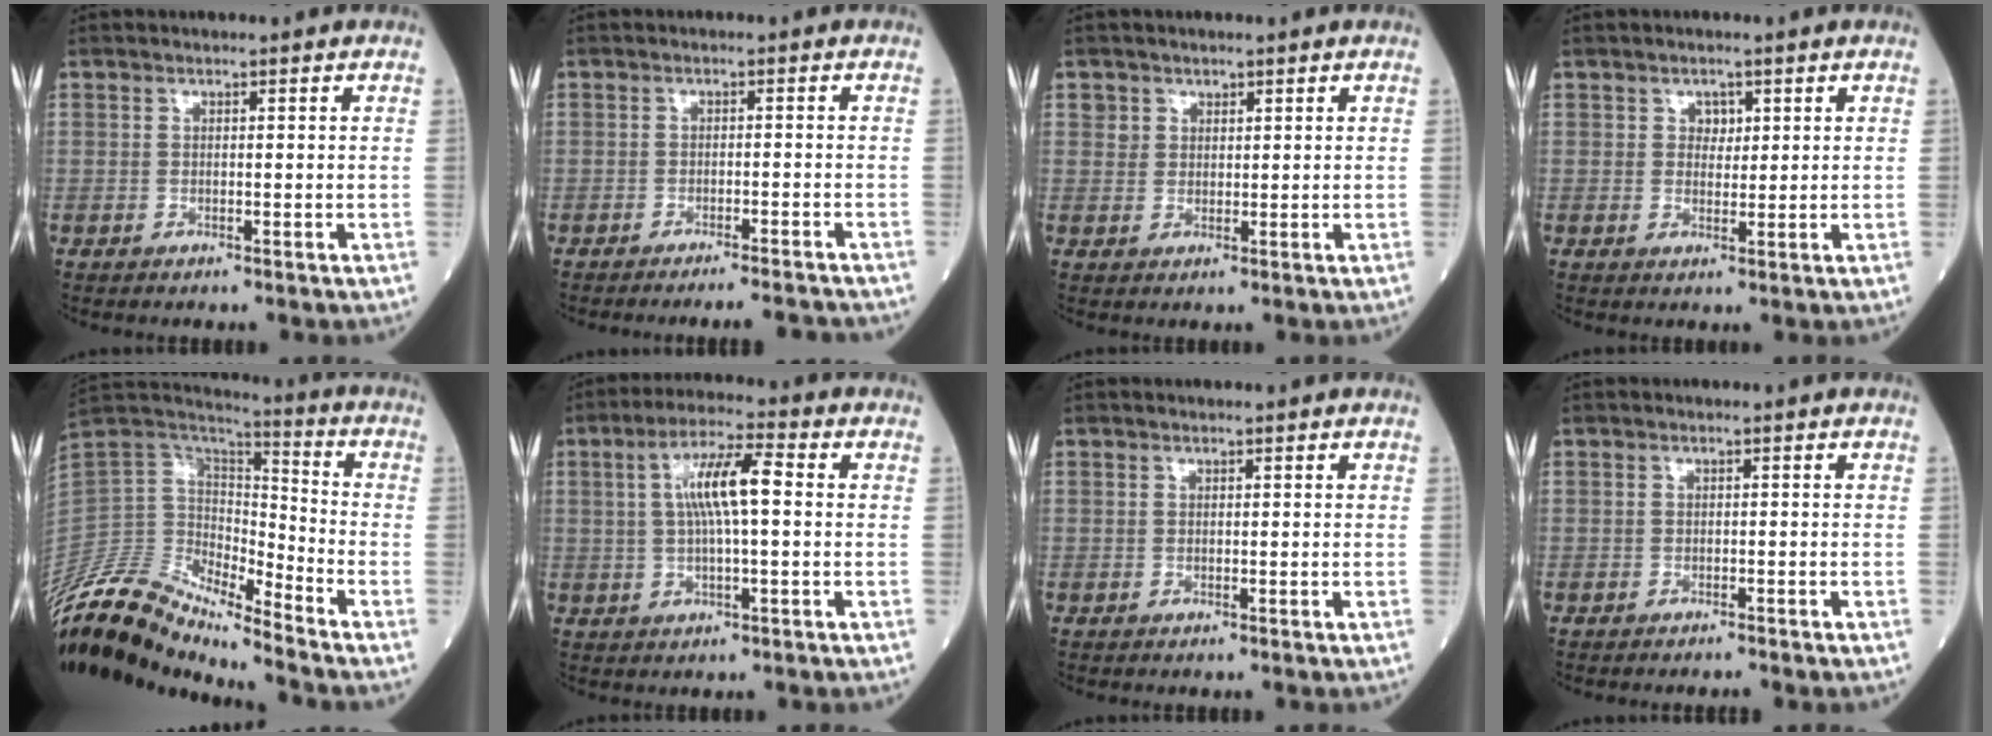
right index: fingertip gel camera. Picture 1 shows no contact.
{"total": 6.0, "force": [-5.8, -0.3, 1.5], "torque": [-0.009, -0.011, -0.077]}
{"total": 2.1, "force": [1.2, 1.8, -0.1], "torque": [0.019, 0.000, 0.011]}
{"total": 2.0, "force": [0.8, 1.4, 1.1], "torque": [-0.010, -0.001, 0.012]}
{"total": 15.9, "force": [-15.1, 2.5, 4.6], "torque": [-0.096, 0.058, -0.287]}
{"total": 8.3, "force": [1.1, 1.2, 8.1], "torque": [-0.155, 0.017, 0.016]}
{"total": 0.0}
{"total": 1.1, "force": [-1.1, -0.1, 0.3], "torque": [-0.009, -0.001, -0.015]}